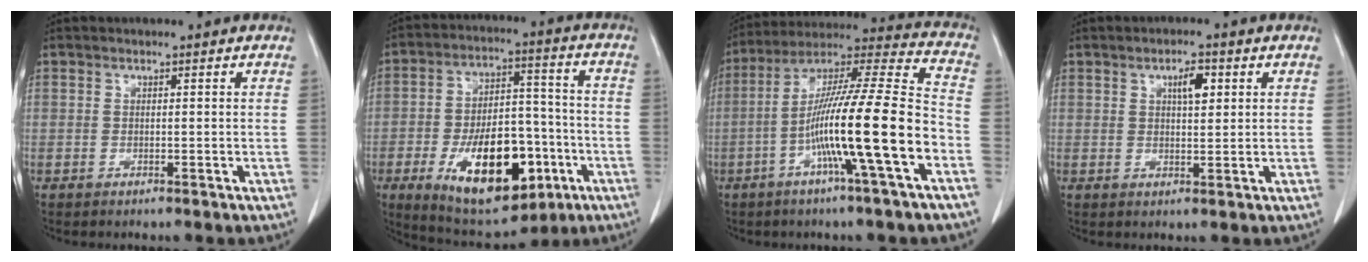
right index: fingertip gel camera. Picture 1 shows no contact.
{"total": 18.8, "force": [-7.2, 8.7, 15.0], "torque": [-0.245, 0.012, -0.100]}
{"total": 19.0, "force": [-6.1, -0.2, 18.0], "torque": [-0.312, 0.003, -0.112]}
{"total": 3.6, "force": [1.4, 1.2, 3.1], "torque": [-0.051, 0.002, 0.023]}